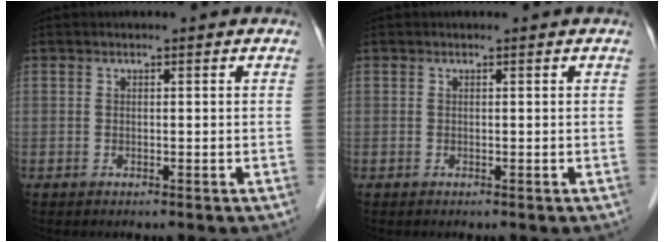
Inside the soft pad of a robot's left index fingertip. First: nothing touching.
{"total": 0.0}